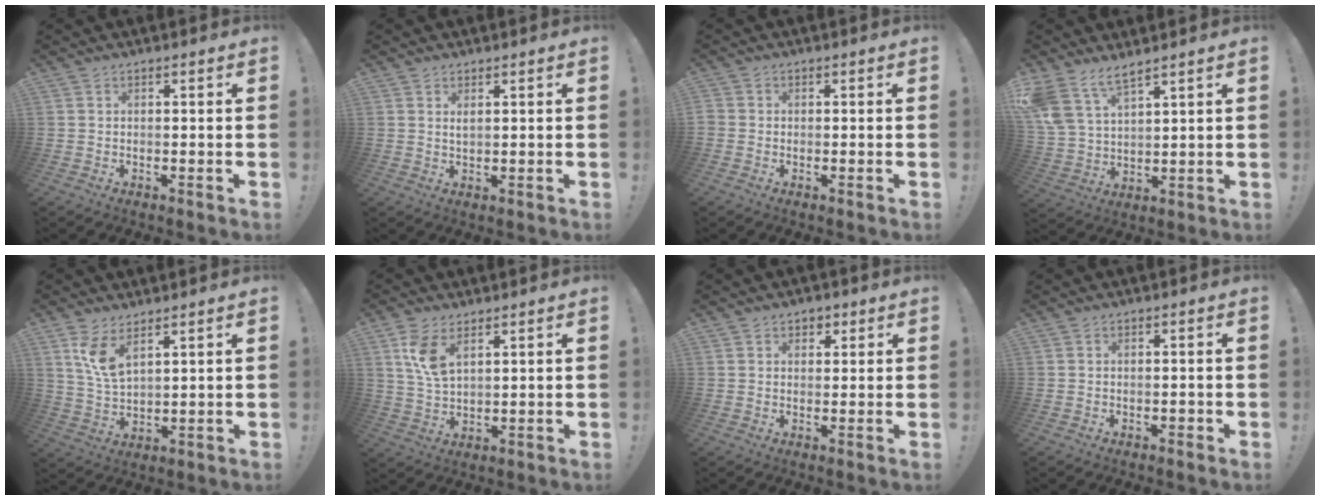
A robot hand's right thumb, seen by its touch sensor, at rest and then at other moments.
{"total": 1.4, "force": [1.0, 0.3, 0.8], "torque": [-0.002, -0.007, 0.016]}
{"total": 1.4, "force": [-0.1, 1.3, 0.6], "torque": [-0.009, 0.004, -0.001]}
{"total": 9.2, "force": [7.3, 3.6, 4.3], "torque": [-0.102, -0.039, 0.146]}
{"total": 8.2, "force": [5.2, 3.1, 5.4], "torque": [-0.099, -0.031, 0.094]}
{"total": 8.2, "force": [4.5, 4.0, 5.6], "torque": [-0.099, -0.022, 0.081]}
{"total": 3.0, "force": [1.4, 2.5, 0.9], "torque": [-0.008, 0.000, 0.023]}
{"total": 0.9, "force": [-0.5, 0.5, 0.5], "torque": [-0.012, 0.005, -0.008]}